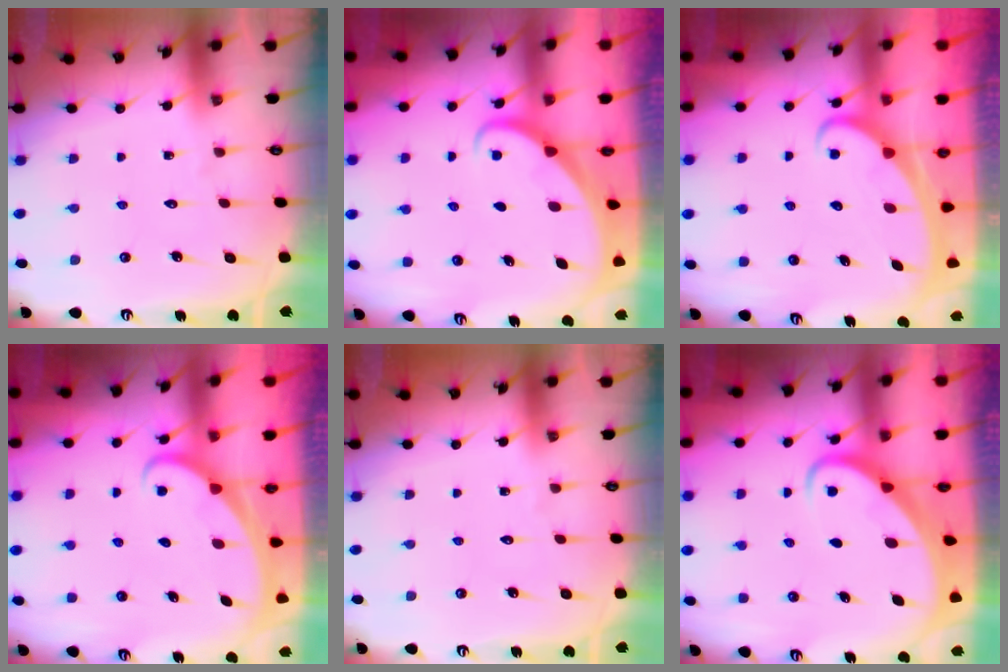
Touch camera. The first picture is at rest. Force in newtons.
{"total": 1.9, "press": 1.9, "slide": 0.2}
{"total": 2.3, "press": 2.3, "slide": 0.2}
{"total": 1.9, "press": 1.9, "slide": 0.1}
{"total": 0.0}
{"total": 2.8, "press": 2.8, "slide": 0.3}